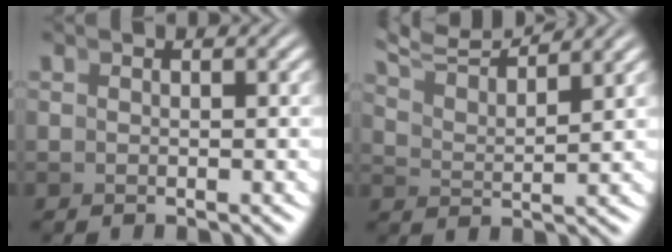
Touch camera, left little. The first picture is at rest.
{"total": 6.1, "force": [5.4, 1.3, 2.6], "torque": [-0.050, 0.012, 0.087]}